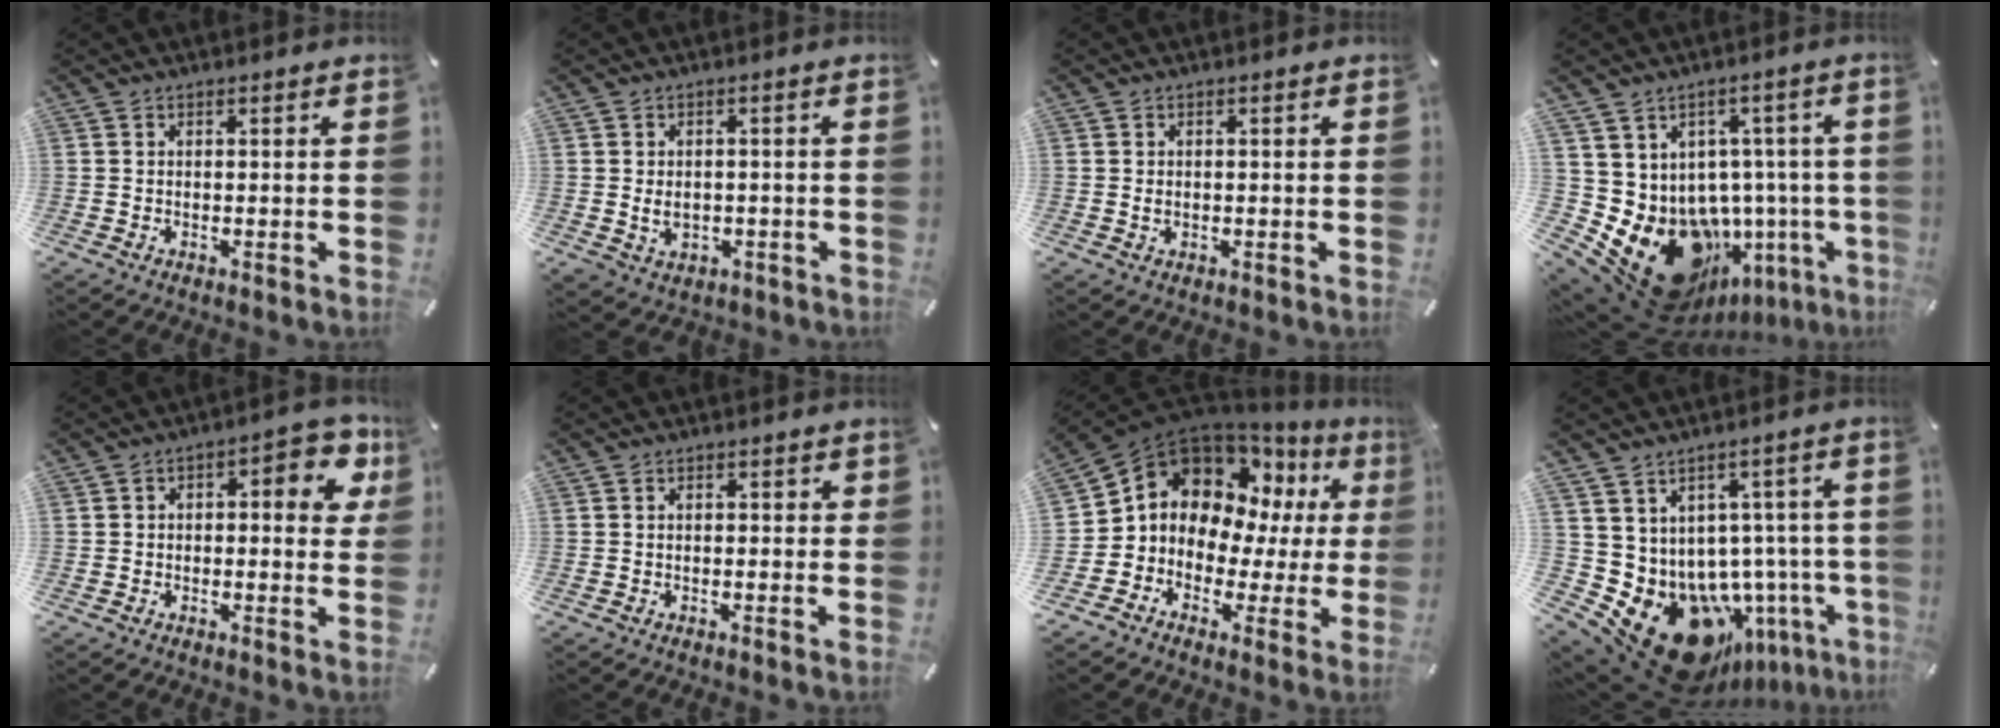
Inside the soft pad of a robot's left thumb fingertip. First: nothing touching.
{"total": 3.7, "force": [-0.5, 3.2, 1.8], "torque": [-0.033, -0.001, -0.012]}
{"total": 1.0, "force": [0.0, 0.8, 0.7], "torque": [-0.015, 0.003, -0.002]}
{"total": 18.5, "force": [-8.2, 11.5, 12.0], "torque": [-0.202, 0.008, -0.110]}
{"total": 7.6, "force": [1.6, 4.6, 5.9], "torque": [-0.066, -0.006, 0.018]}
{"total": 1.0, "force": [-0.1, 0.6, 0.7], "torque": [-0.013, 0.005, -0.005]}
{"total": 12.2, "force": [4.8, 9.9, 5.1], "torque": [-0.101, -0.046, 0.087]}
{"total": 20.8, "force": [-10.8, 12.2, 12.9], "torque": [-0.184, 0.032, -0.141]}